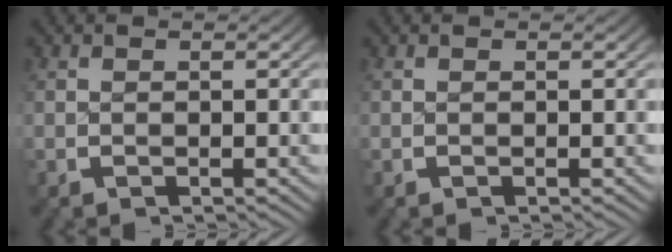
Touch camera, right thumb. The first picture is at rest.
{"total": 0.0}